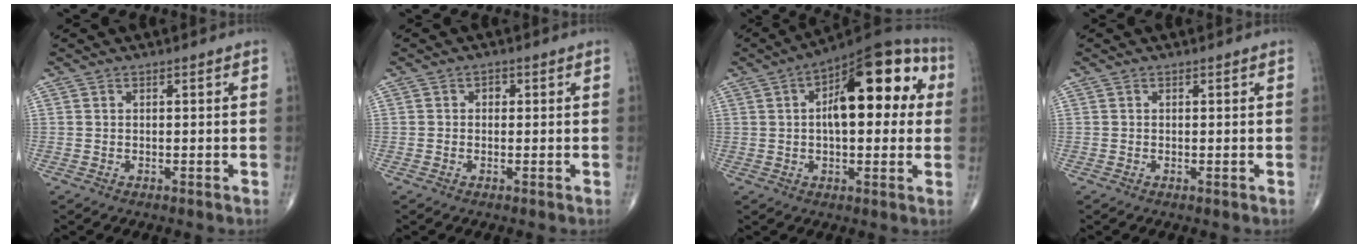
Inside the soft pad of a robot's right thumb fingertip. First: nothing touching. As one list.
[{"total": 1.2, "force": [0.1, 1.0, 0.7], "torque": [-0.002, 0.003, -0.003]}, {"total": 19.8, "force": [4.1, 9.0, 17.2], "torque": [-0.213, 0.028, 0.049]}, {"total": 0.0}]